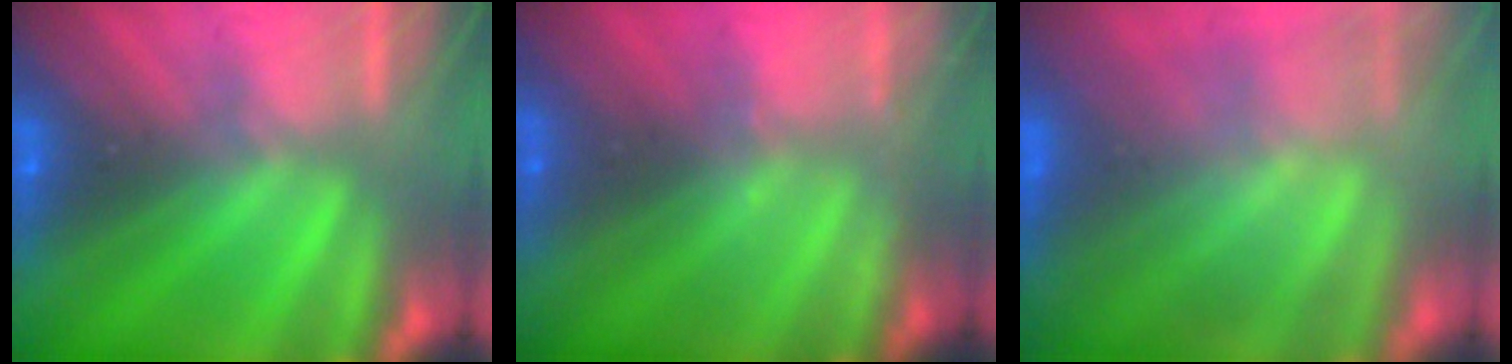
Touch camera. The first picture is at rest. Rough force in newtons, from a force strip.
{"total": 2.3}
{"total": 11.6}